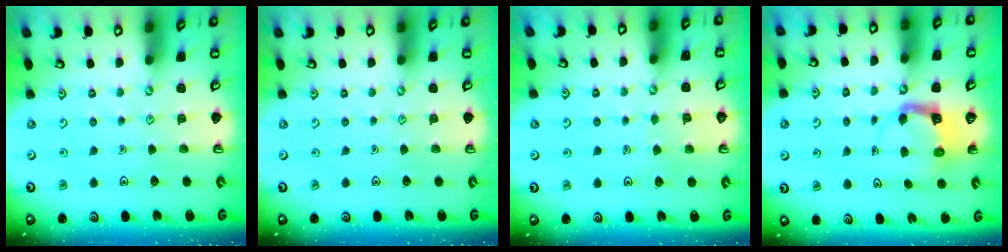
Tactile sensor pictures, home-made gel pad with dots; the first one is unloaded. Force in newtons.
{"total": 0.0}
{"total": 3.5, "press": 3.5, "slide": 0.2}
{"total": 4.3, "press": 4.3, "slide": 0.2}